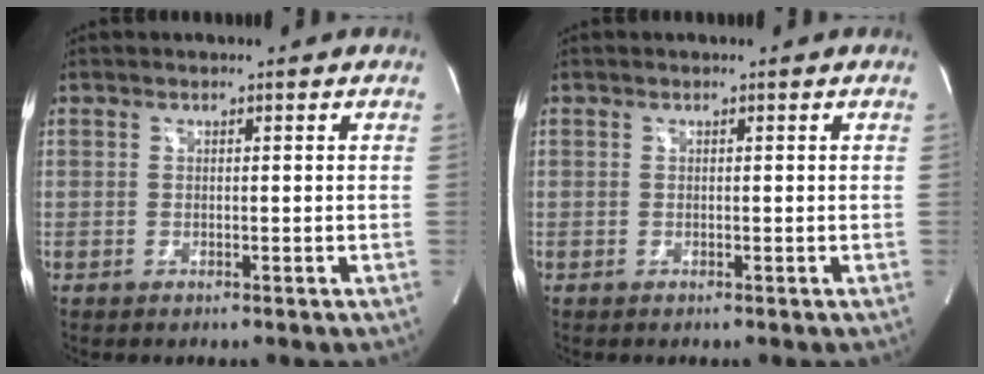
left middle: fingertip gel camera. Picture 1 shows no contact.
{"total": 0.0}